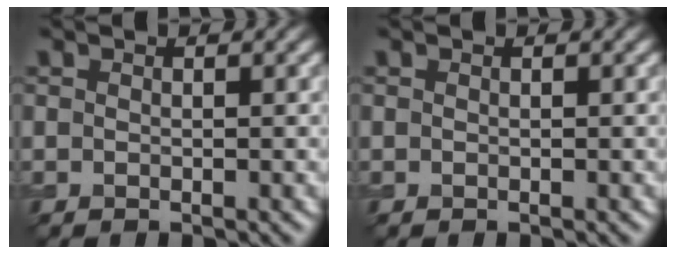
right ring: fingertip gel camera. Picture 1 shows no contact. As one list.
[{"total": 0.0}]